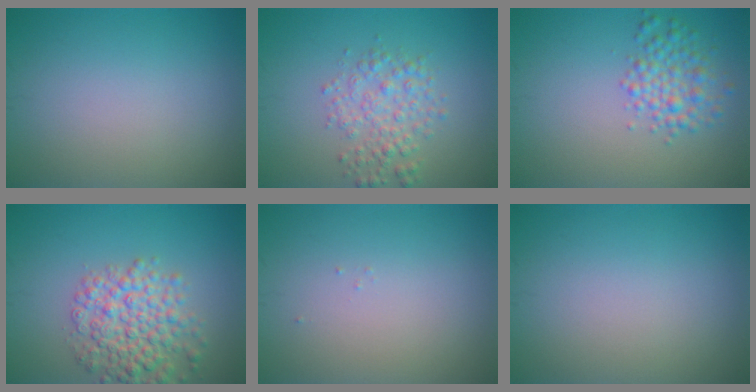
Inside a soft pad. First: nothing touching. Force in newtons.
{"total": 3.1, "press": 3.1, "slide": 0.1}
{"total": 3.2, "press": 3.2, "slide": 0.0}
{"total": 5.7, "press": 5.7, "slide": 0.2}
{"total": 0.0}
{"total": 0.0}